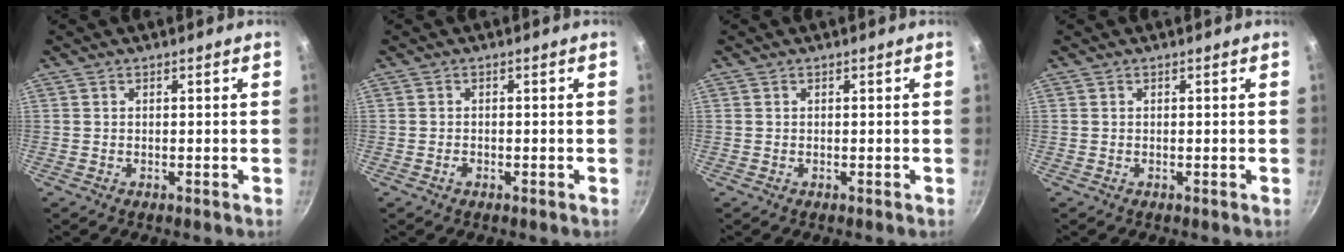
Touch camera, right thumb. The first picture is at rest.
{"total": 0.9, "force": [-0.5, 0.5, 0.5], "torque": [-0.011, 0.004, -0.011]}
{"total": 0.0}
{"total": 0.0}